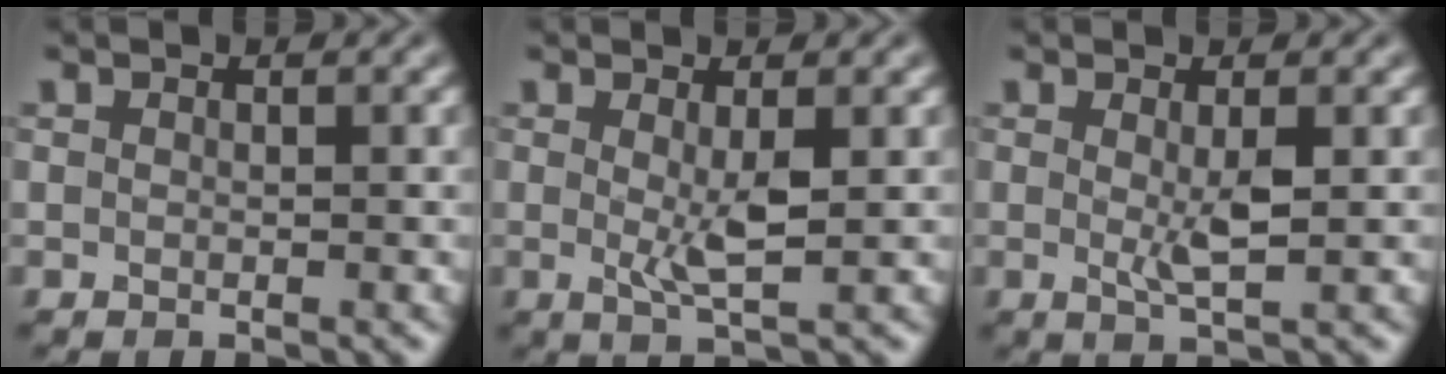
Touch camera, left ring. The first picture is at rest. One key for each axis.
{"total": 2.8, "fx": -0.1, "fy": 0.5, "fz": 2.7, "tx": -0.053, "ty": -0.011, "tz": 0.002}
{"total": 2.3, "fx": -0.1, "fy": 0.4, "fz": 2.2, "tx": -0.043, "ty": -0.009, "tz": 0.001}